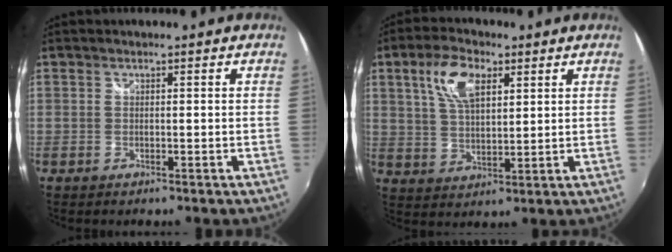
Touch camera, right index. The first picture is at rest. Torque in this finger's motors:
{"motor_torque": [0.29, 0.10, 0.20, 0.09]}